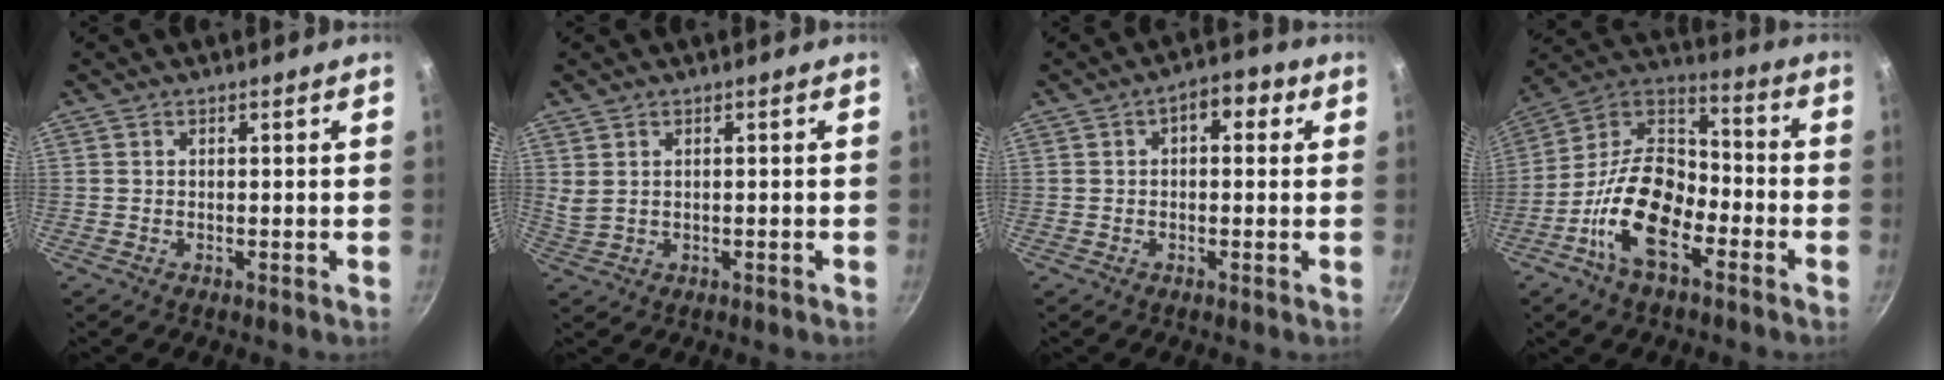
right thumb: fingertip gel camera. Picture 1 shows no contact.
{"total": 2.1, "force": [0.3, 1.1, 1.8], "torque": [-0.037, -0.001, 0.017]}
{"total": 5.3, "force": [1.5, 3.1, 4.1], "torque": [-0.034, 0.010, 0.011]}
{"total": 17.0, "force": [-7.3, 9.1, 12.4], "torque": [-0.209, 0.062, -0.157]}